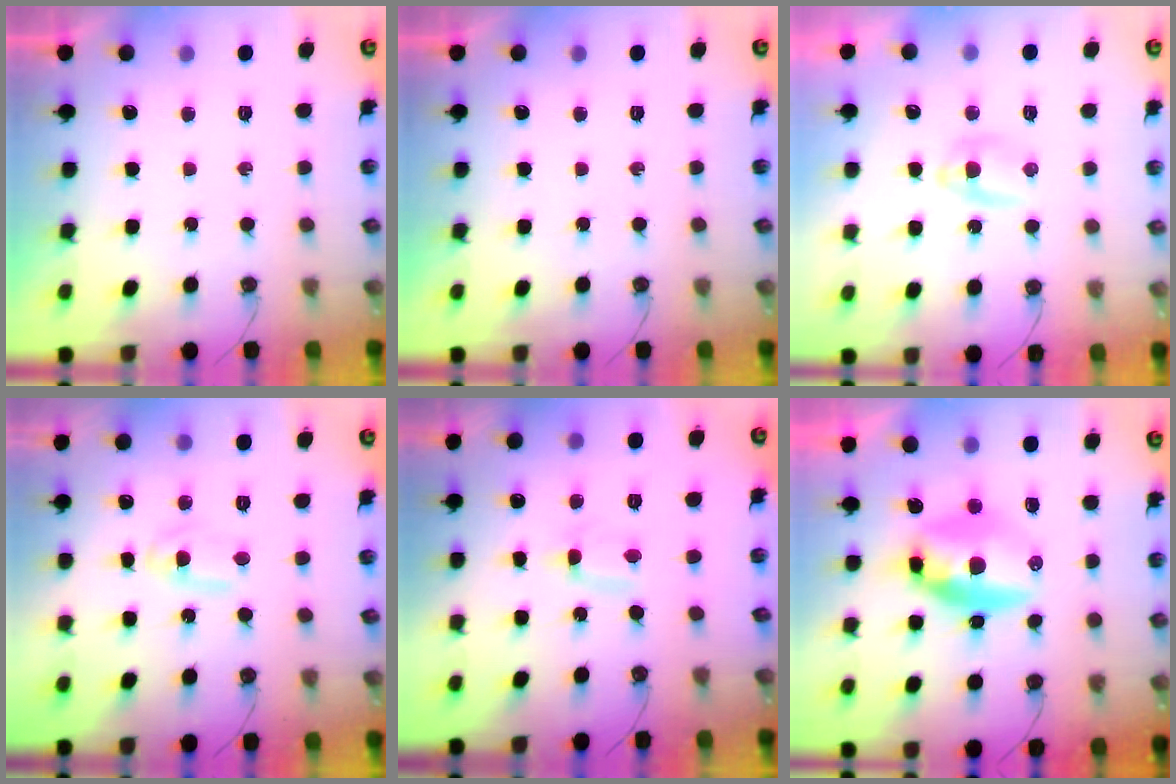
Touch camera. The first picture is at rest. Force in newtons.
{"total": 0.0}
{"total": 3.9, "press": 3.9, "slide": 0.5}
{"total": 2.4, "press": 2.4, "slide": 0.2}
{"total": 0.6, "press": 0.3, "slide": 0.5}
{"total": 10.5, "press": 10.5, "slide": 0.9}